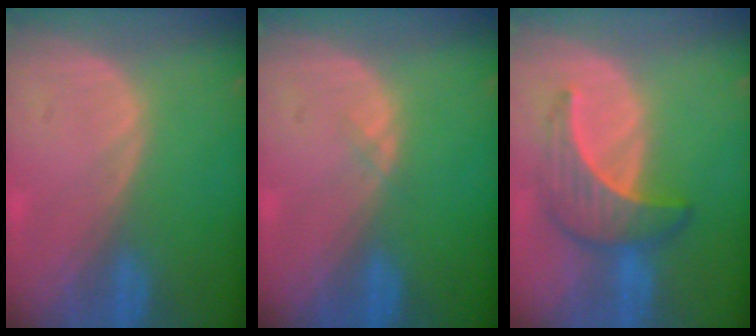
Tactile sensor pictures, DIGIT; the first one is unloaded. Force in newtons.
{"total": 0.6, "press": 0.5, "slide": 0.2}
{"total": 6.5, "press": 6.4, "slide": 1.2}